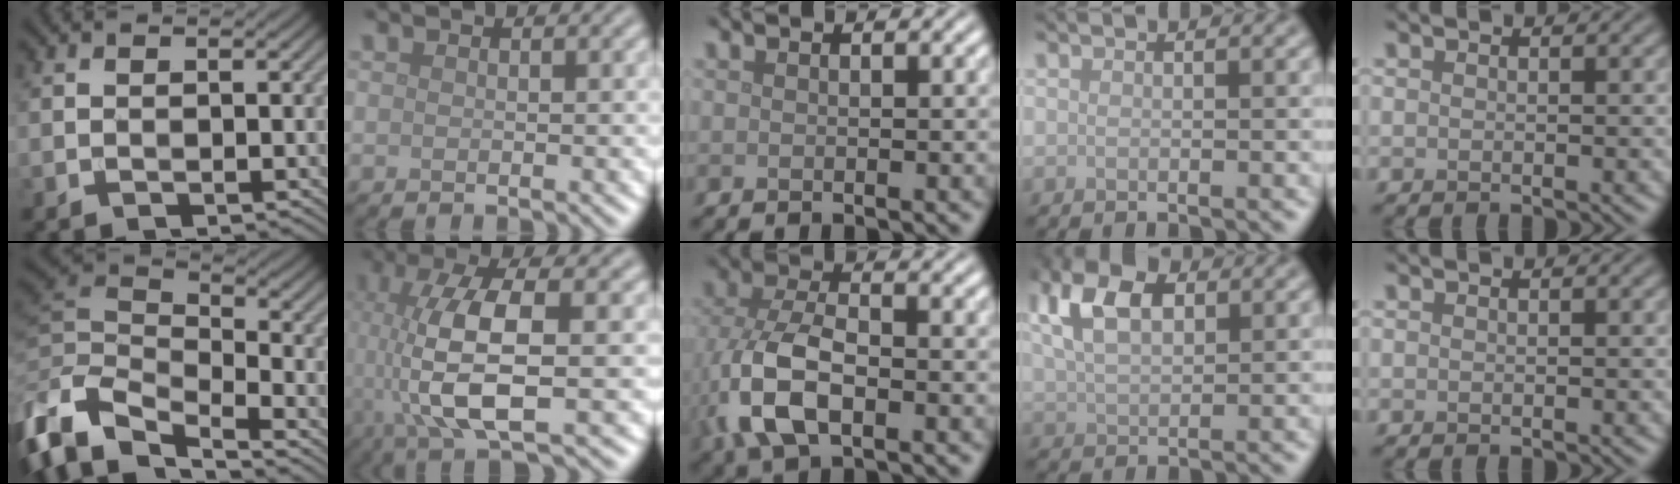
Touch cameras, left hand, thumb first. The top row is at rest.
{"thumb": {"total": 10.7, "force": [-5.8, 5.0, 7.4], "torque": [-0.173, -0.010, -0.119]}, "index": {"total": 9.8, "force": [-1.0, 3.1, 9.3], "torque": [-0.189, 0.000, -0.020]}, "middle": {"total": 8.0, "force": [-2.3, 4.3, 6.3], "torque": [-0.154, -0.006, -0.051]}, "ring": {"total": 6.5, "force": [2.5, 3.8, 4.6], "torque": [-0.110, 0.015, 0.043]}}